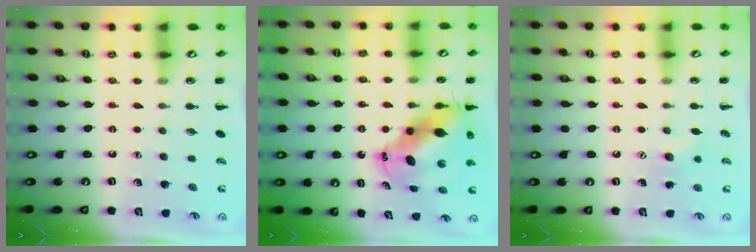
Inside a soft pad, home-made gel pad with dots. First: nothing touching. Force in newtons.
{"total": 12.4, "press": 12.0, "slide": 3.4}
{"total": 6.5, "press": 6.3, "slide": 1.6}